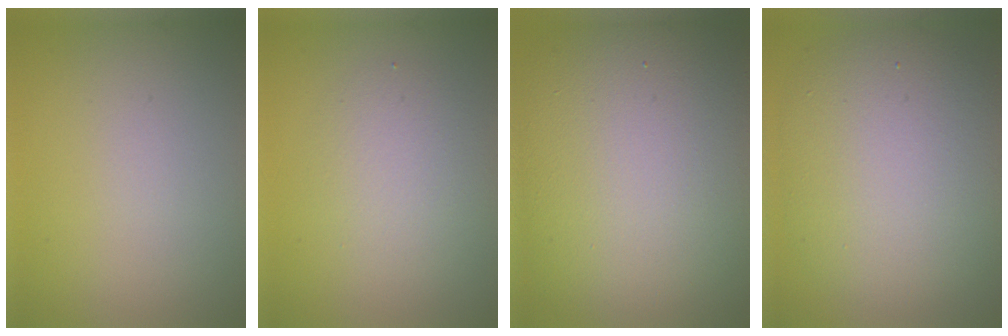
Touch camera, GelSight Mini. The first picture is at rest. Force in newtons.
{"total": 2.9, "press": 2.9, "slide": 0.2}
{"total": 16.5, "press": 16.4, "slide": 1.1}
{"total": 9.9, "press": 9.9, "slide": 1.0}